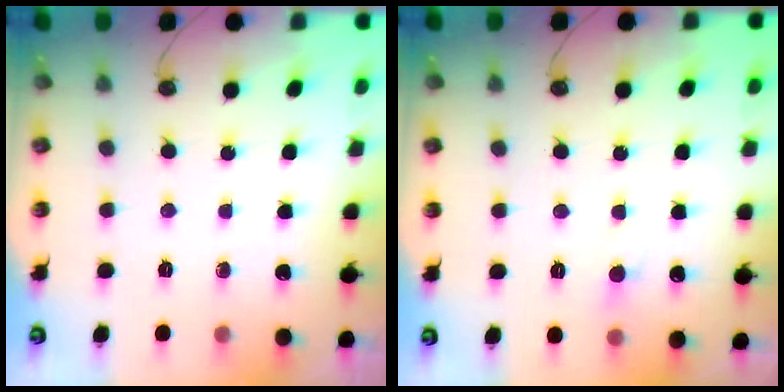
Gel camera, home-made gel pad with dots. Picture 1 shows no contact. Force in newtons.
{"total": 1.3, "press": 1.1, "slide": 0.6}